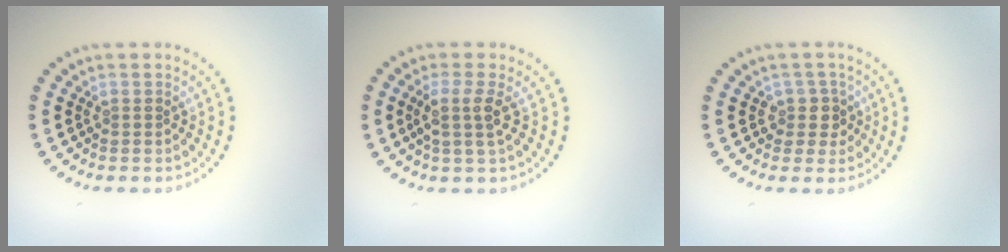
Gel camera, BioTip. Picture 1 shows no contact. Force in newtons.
{"total": 2.3, "press": 1.9, "slide": 1.3}
{"total": 1.9, "press": 1.6, "slide": 1.2}